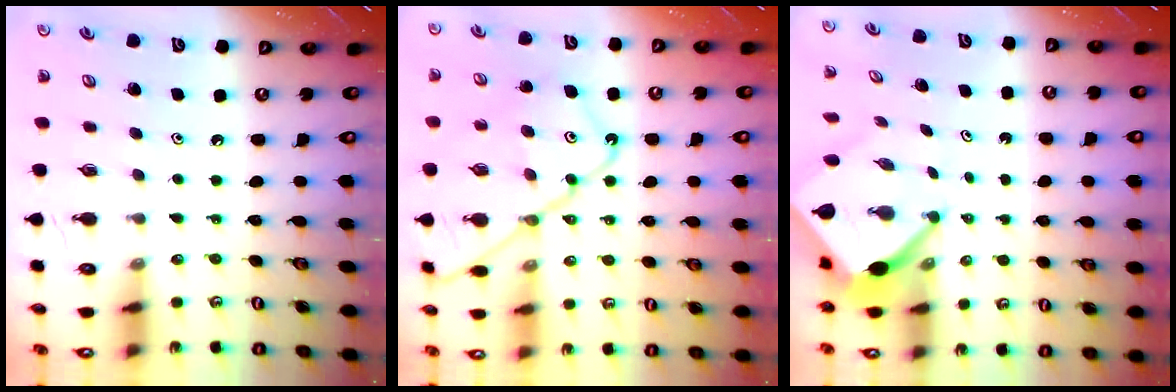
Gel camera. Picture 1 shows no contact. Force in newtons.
{"total": 15.1, "press": 15.0, "slide": 1.5}
{"total": 4.4, "press": 4.4, "slide": 0.4}